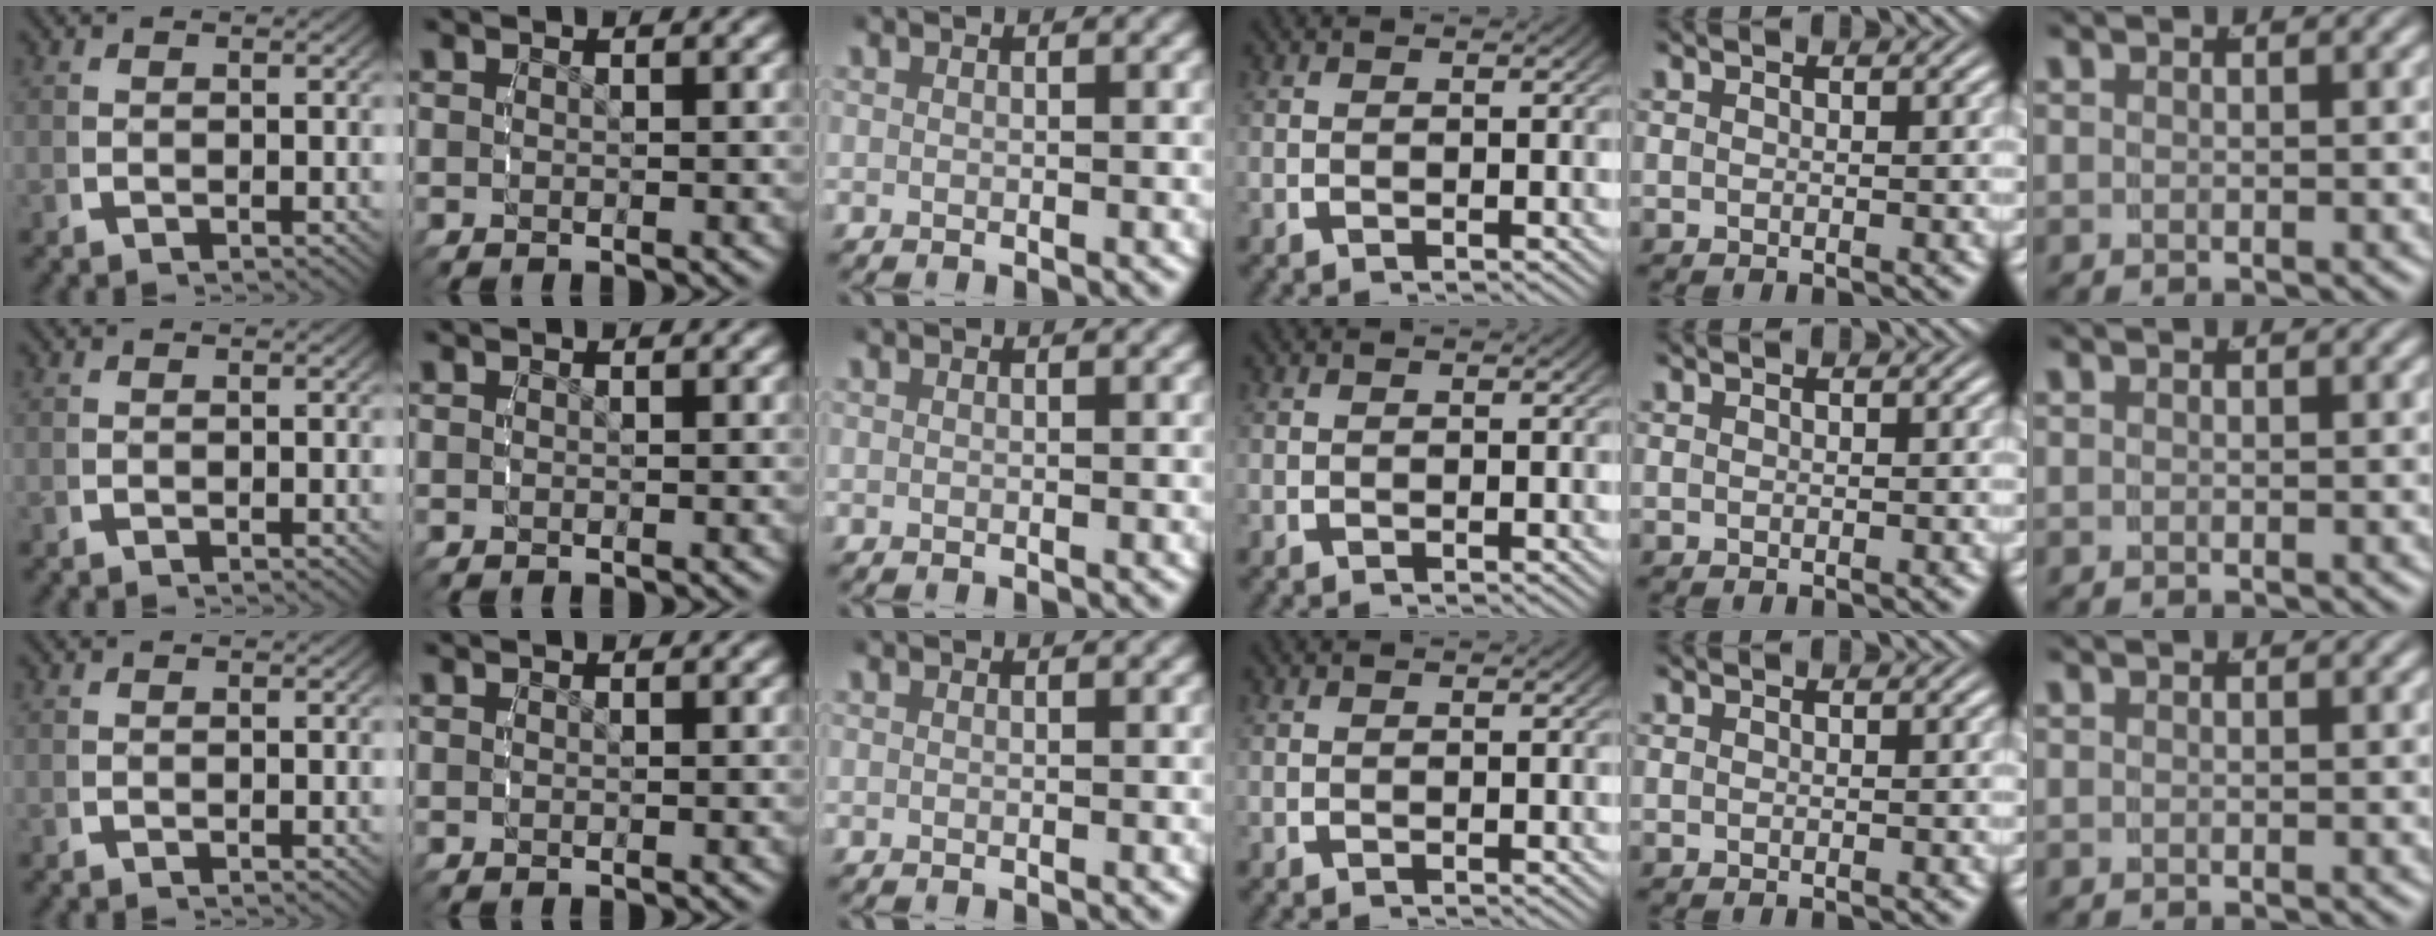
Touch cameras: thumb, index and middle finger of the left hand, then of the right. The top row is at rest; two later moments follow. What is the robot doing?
{"motion": "reach", "object": "pen bag"}